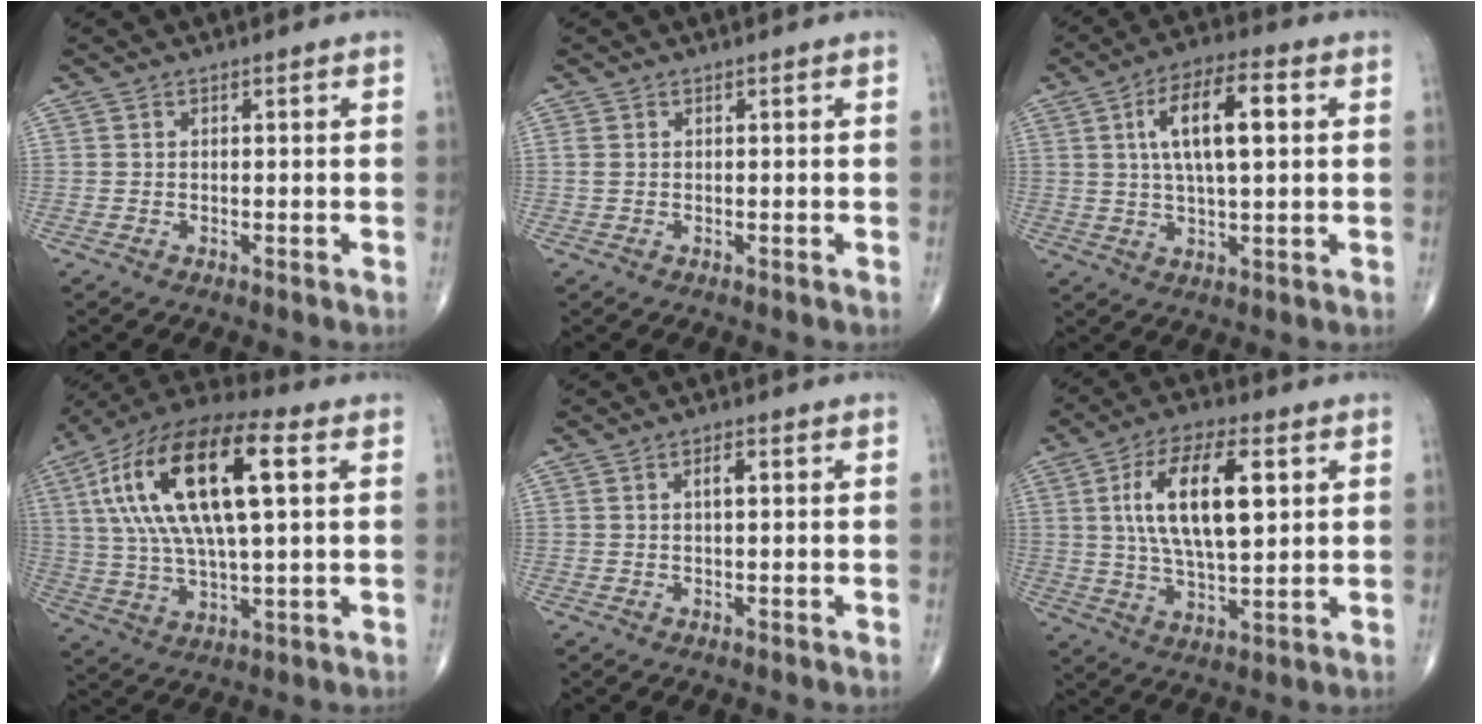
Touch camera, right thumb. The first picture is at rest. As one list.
[{"total": 0.9, "force": [0.3, 0.5, 0.7], "torque": [-0.022, 0.010, 0.011]}, {"total": 12.6, "force": [2.9, 4.6, 11.4], "torque": [-0.190, 0.010, 0.046]}, {"total": 24.4, "force": [6.2, 9.2, 21.7], "torque": [-0.423, 0.018, 0.101]}, {"total": 2.2, "force": [0.5, 0.8, 1.9], "torque": [-0.029, 0.002, 0.007]}, {"total": 16.2, "force": [3.9, 6.8, 14.2], "torque": [-0.245, -0.002, 0.070]}]